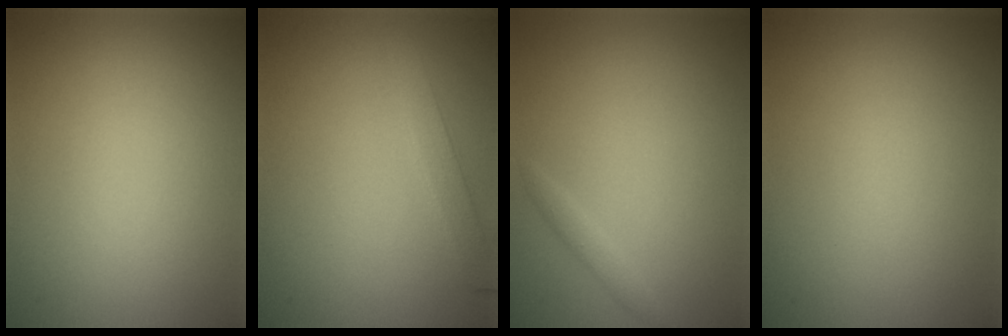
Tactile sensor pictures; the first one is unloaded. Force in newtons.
{"total": 2.1, "press": 2.1, "slide": 0.1}
{"total": 0.9, "press": 0.9, "slide": 0.0}
{"total": 0.0}